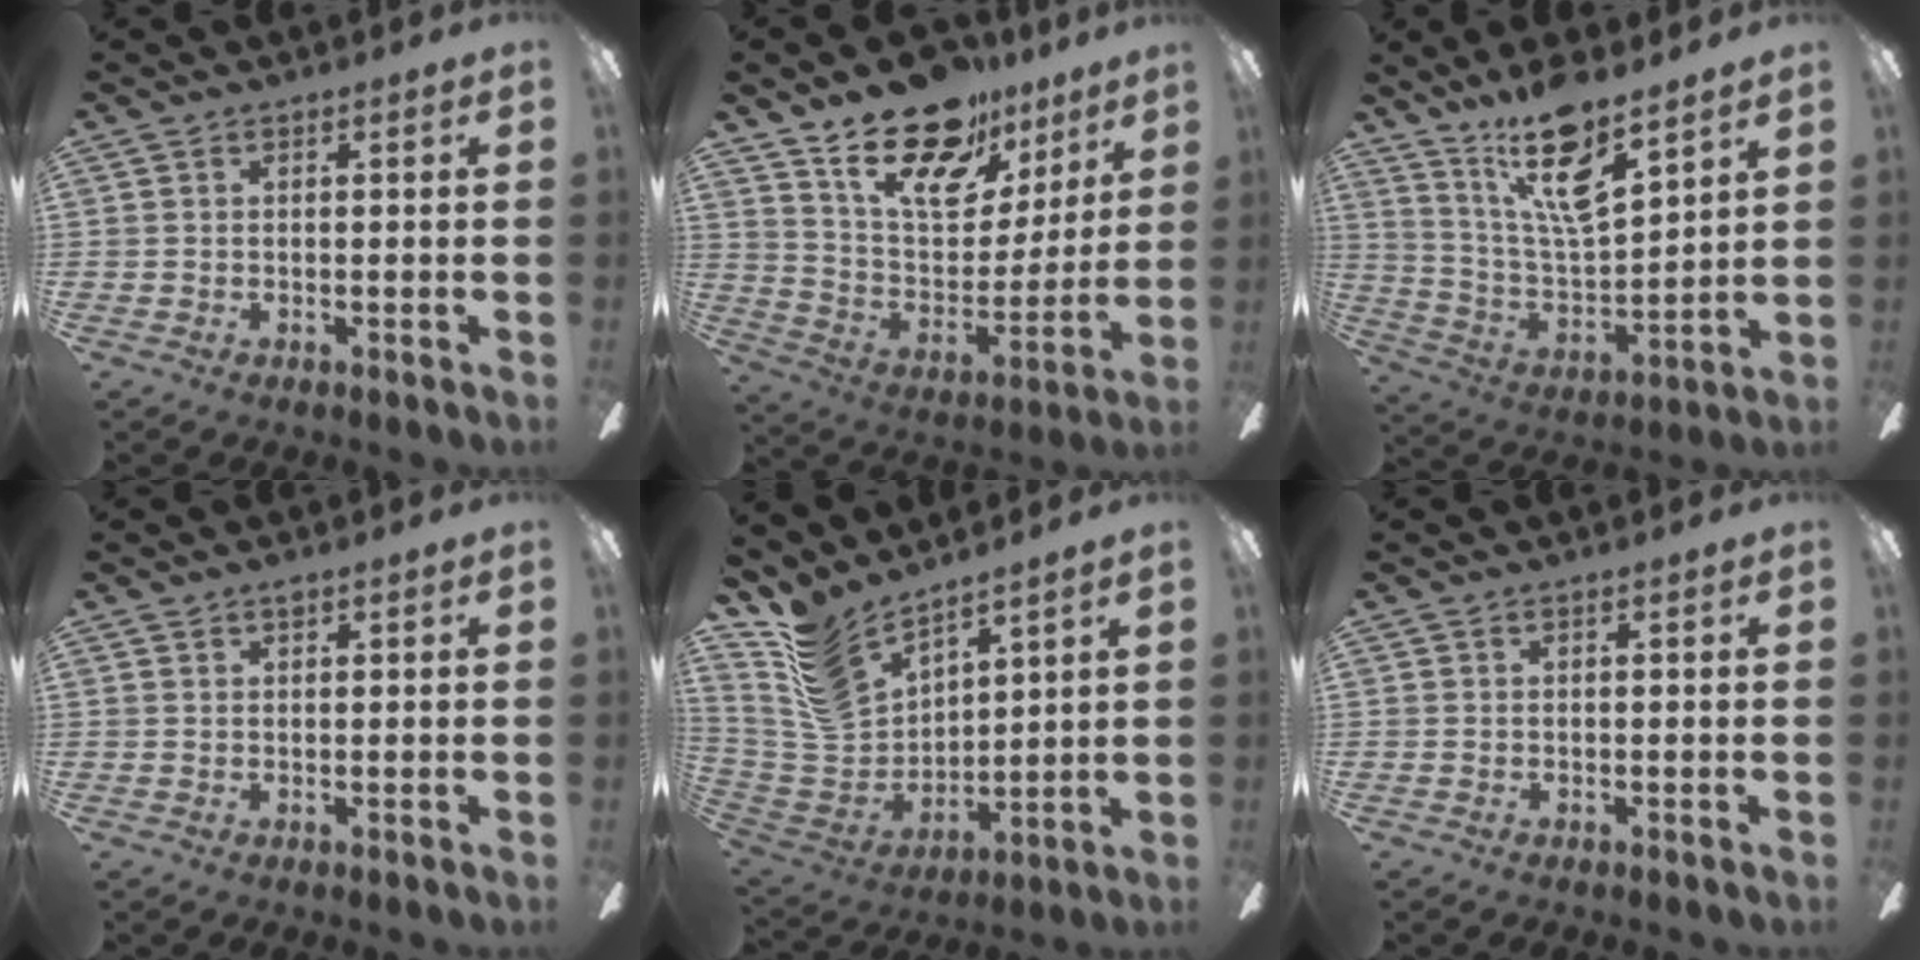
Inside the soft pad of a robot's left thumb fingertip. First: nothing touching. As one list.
[{"total": 20.4, "force": [14.4, 10.0, 10.3], "torque": [-0.171, -0.091, 0.257]}, {"total": 15.9, "force": [11.5, 4.4, 10.0], "torque": [-0.207, -0.065, 0.198]}, {"total": 1.1, "force": [0.8, 0.5, 0.6], "torque": [-0.014, 0.001, 0.014]}, {"total": 12.0, "force": [9.4, 6.0, 4.5], "torque": [-0.130, -0.064, 0.185]}, {"total": 0.0}]